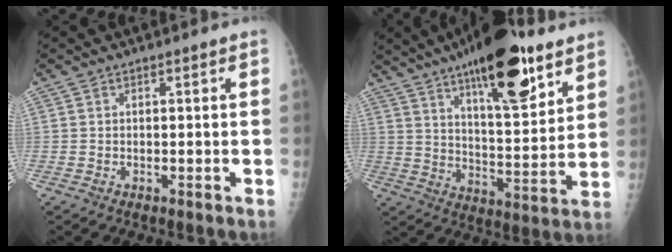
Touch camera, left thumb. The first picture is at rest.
{"total": 21.6, "force": [13.1, 7.0, 15.7], "torque": [-0.212, -0.061, 0.207]}